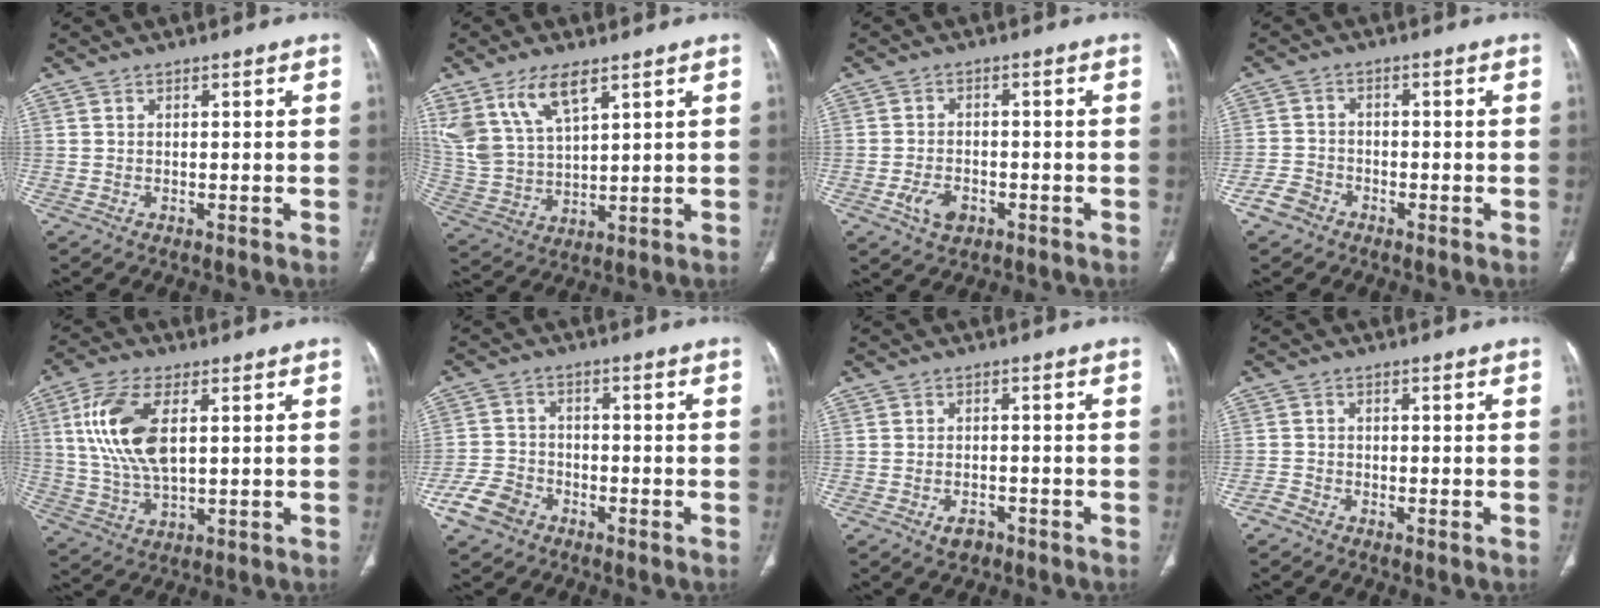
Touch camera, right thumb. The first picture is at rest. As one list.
[{"total": 12.3, "force": [7.4, 5.4, 8.2], "torque": [-0.162, -0.021, 0.159]}, {"total": 4.7, "force": [-2.2, 3.0, 2.9], "torque": [-0.052, 0.011, -0.036]}, {"total": 3.9, "force": [-2.6, 2.7, 1.0], "torque": [-0.013, 0.018, -0.053]}, {"total": 13.6, "force": [3.2, 6.6, 11.4], "torque": [-0.242, -0.005, 0.066]}, {"total": 6.9, "force": [-4.1, 4.9, 2.8], "torque": [-0.051, 0.022, -0.078]}, {"total": 2.7, "force": [-1.8, 1.6, 1.4], "torque": [-0.023, 0.008, -0.024]}, {"total": 1.6, "force": [-1.4, 0.7, 0.4], "torque": [-0.008, 0.000, -0.032]}]